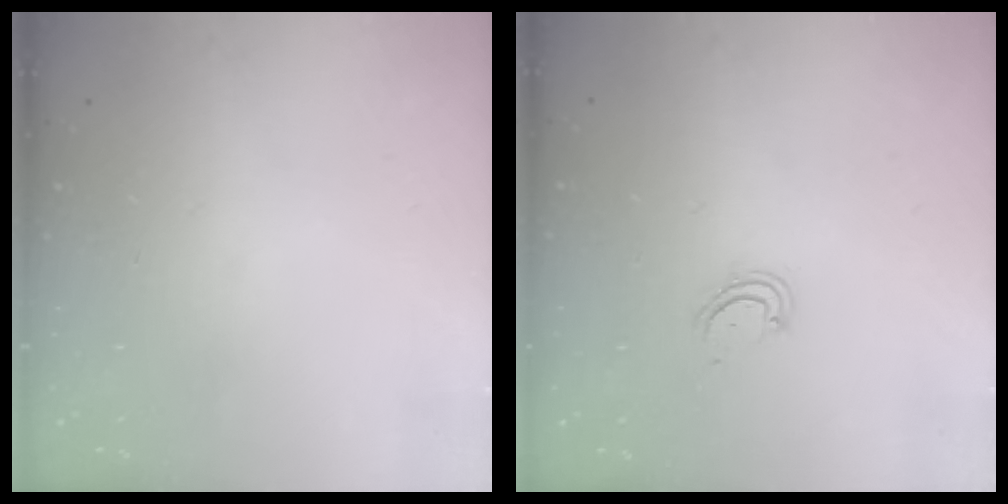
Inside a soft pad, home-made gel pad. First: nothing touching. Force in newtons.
{"total": 3.9, "press": 3.9, "slide": 0.4}